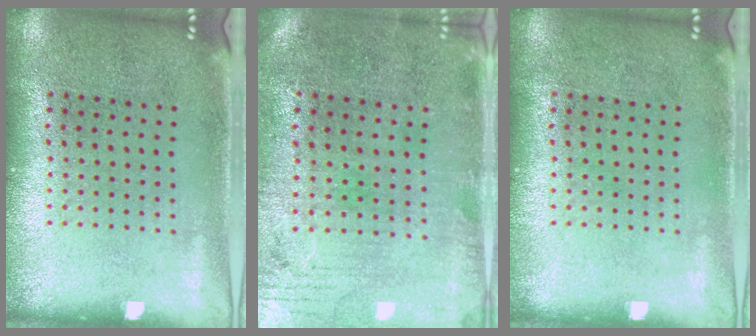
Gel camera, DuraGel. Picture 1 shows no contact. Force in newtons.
{"total": 0.6, "press": 0.4, "slide": 0.5}
{"total": 0.0}